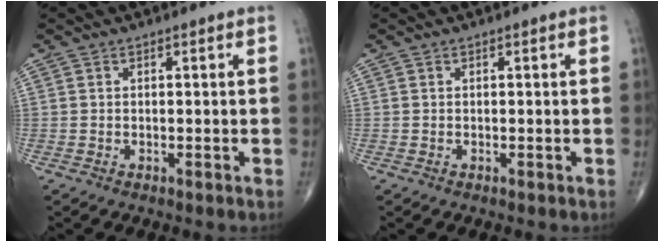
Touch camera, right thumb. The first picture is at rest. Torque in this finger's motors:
{"motor_torque": [0.00, 0.00, 0.00, 0.00, 0.00]}